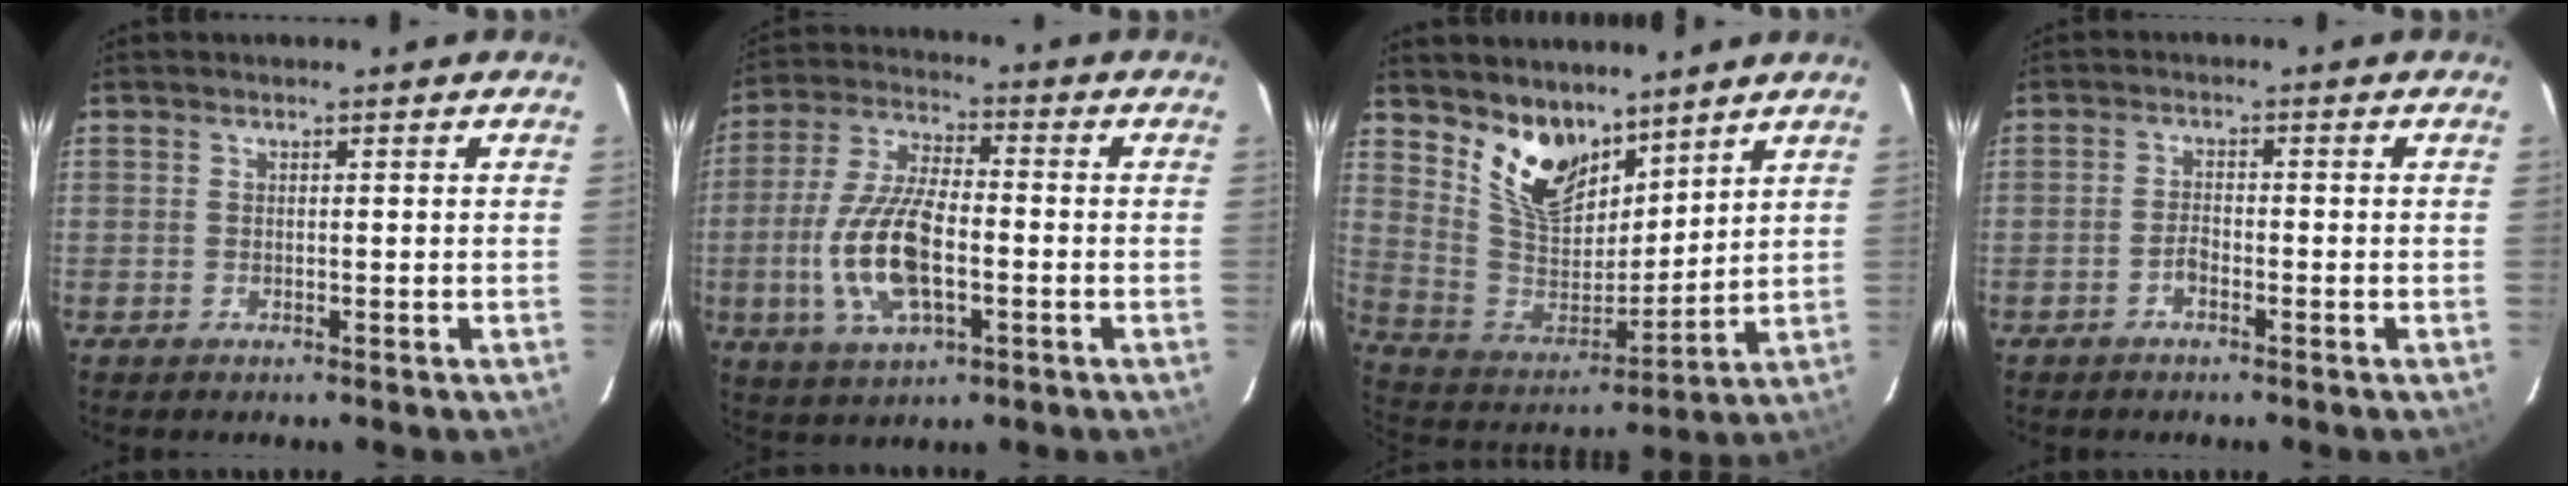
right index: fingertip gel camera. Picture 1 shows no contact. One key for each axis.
{"total": 14.3, "fx": -3.2, "fy": 5.9, "fz": 12.7, "tx": -0.270, "ty": -0.002, "tz": -0.060}
{"total": 13.5, "fx": 9.5, "fy": 7.1, "fz": 6.6, "tx": -0.135, "ty": -0.004, "tz": 0.191}
{"total": 2.0, "fx": -1.4, "fy": 0.8, "fz": 1.2, "tx": -0.027, "ty": 0.006, "tz": -0.028}